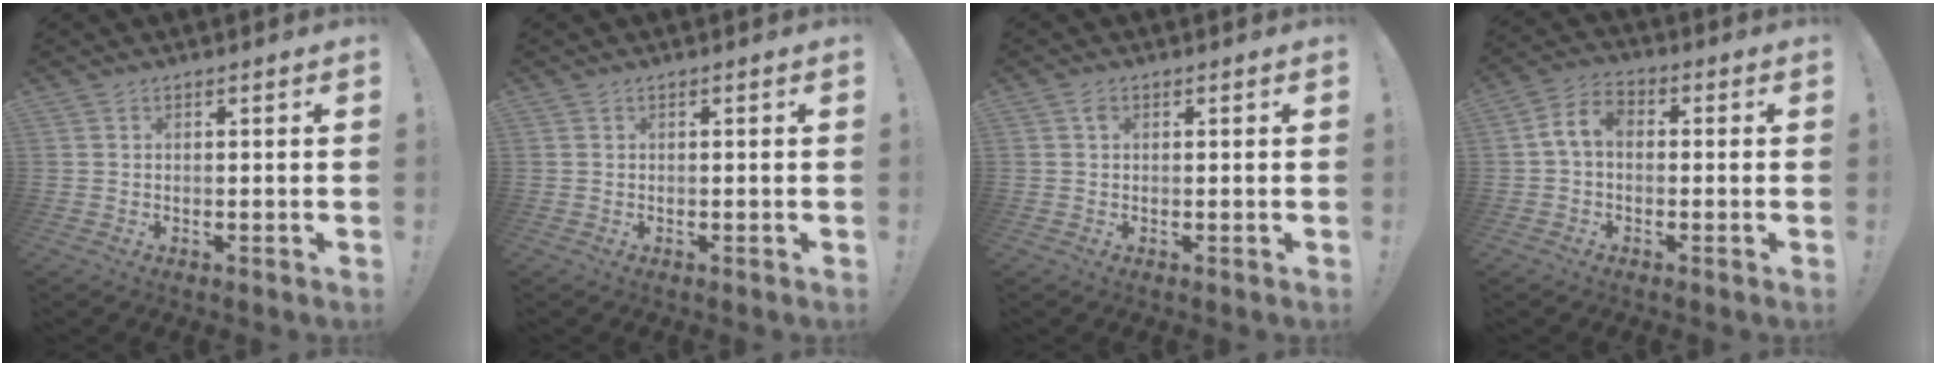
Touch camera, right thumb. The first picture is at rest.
{"total": 0.0}
{"total": 1.1, "force": [0.3, 0.8, 0.7], "torque": [-0.014, 0.003, 0.005]}
{"total": 7.7, "force": [0.0, 4.9, 5.9], "torque": [-0.125, 0.014, 0.002]}